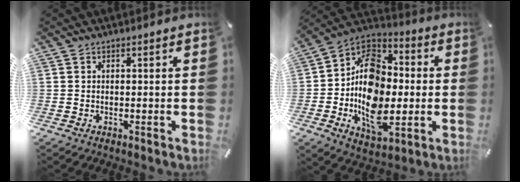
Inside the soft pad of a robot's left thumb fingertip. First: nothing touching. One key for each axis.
{"total": 18.1, "fx": -3.3, "fy": 12.9, "fz": 12.3, "tx": -0.229, "ty": 0.012, "tz": -0.063}